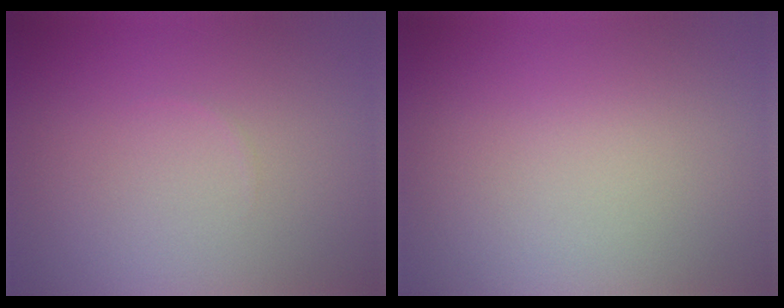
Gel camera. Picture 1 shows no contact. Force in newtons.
{"total": 0.0}